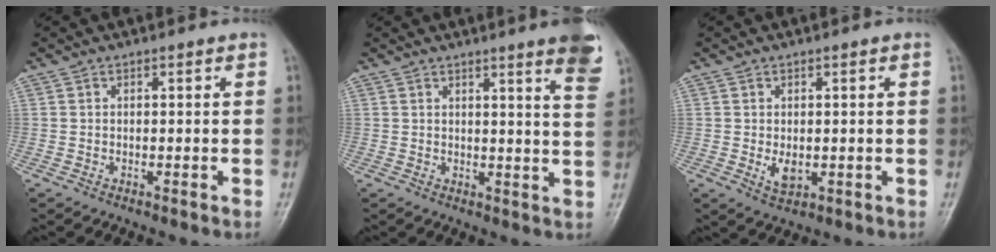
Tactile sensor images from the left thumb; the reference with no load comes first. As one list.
[{"total": 7.9, "force": [5.0, 0.5, 6.1], "torque": [-0.063, -0.026, 0.050]}, {"total": 3.4, "force": [-0.2, 2.1, 2.7], "torque": [-0.038, -0.008, 0.002]}]